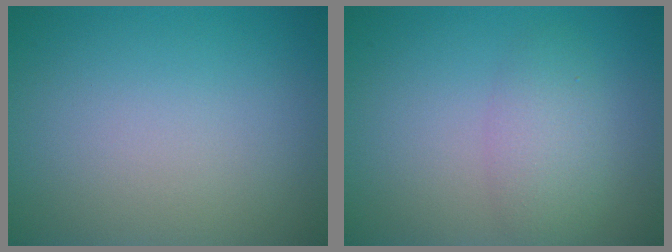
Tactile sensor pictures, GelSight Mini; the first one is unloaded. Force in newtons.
{"total": 2.8, "press": 2.8, "slide": 0.1}